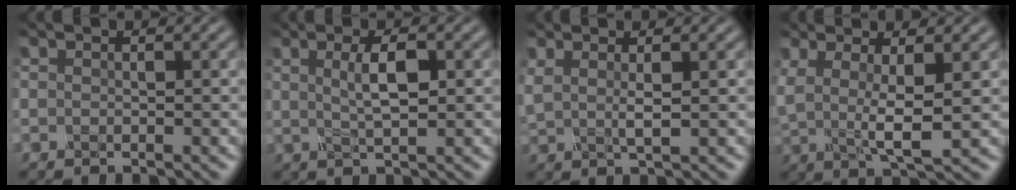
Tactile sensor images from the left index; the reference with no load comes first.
{"total": 3.4, "force": [0.7, 0.8, 3.2], "torque": [-0.058, 0.003, 0.014]}
{"total": 2.3, "force": [1.1, 0.5, 1.9], "torque": [-0.040, -0.003, 0.022]}
{"total": 4.3, "force": [0.9, 1.0, 4.0], "torque": [-0.086, -0.007, 0.019]}